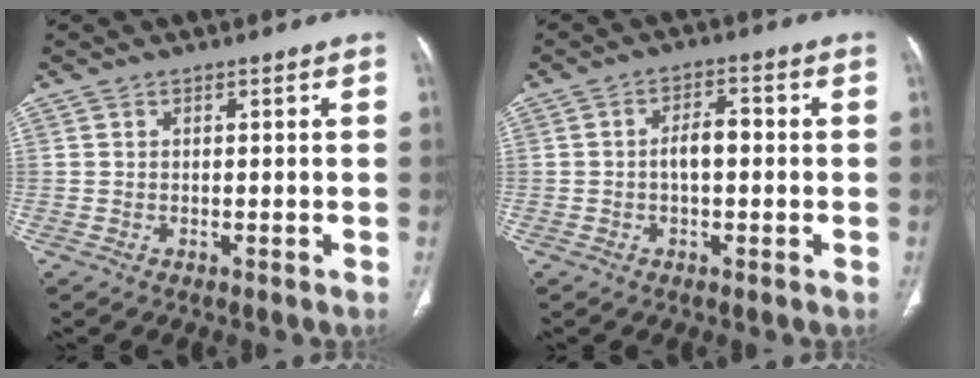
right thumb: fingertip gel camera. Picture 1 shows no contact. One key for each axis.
{"total": 4.5, "fx": -0.4, "fy": 2.3, "fz": 3.8, "tx": -0.061, "ty": 0.015, "tz": -0.011}